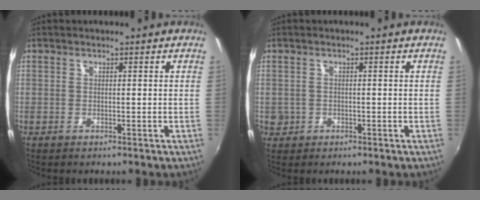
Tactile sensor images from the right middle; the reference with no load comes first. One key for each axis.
{"total": 2.9, "fx": -0.7, "fy": 2.7, "fz": 0.7, "tx": -0.019, "ty": -0.004, "tz": -0.008}